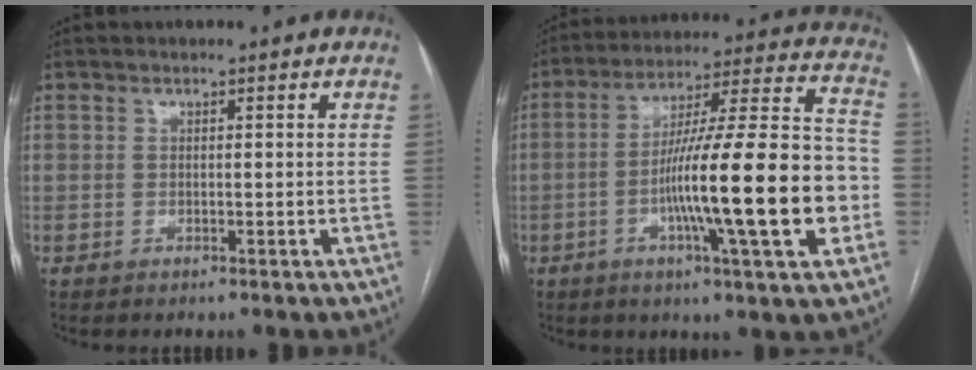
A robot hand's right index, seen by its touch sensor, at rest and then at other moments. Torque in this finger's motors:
{"motor_torque": [1.89, -0.25, 0.66, 0.21]}